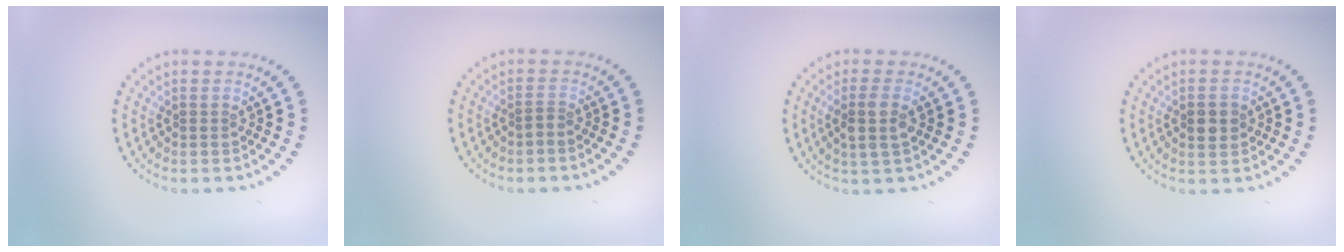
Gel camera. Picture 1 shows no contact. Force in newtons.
{"total": 0.6, "press": 0.4, "slide": 0.5}
{"total": 2.8, "press": 2.5, "slide": 1.2}
{"total": 1.8, "press": 1.8, "slide": 0.1}